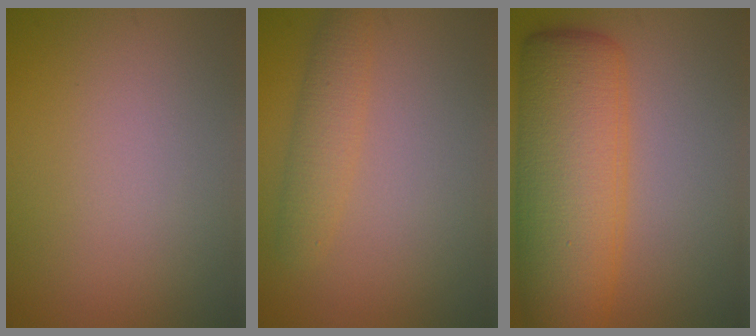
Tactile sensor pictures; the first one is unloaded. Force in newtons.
{"total": 2.4, "press": 2.4, "slide": 0.1}
{"total": 10.5, "press": 10.5, "slide": 0.3}